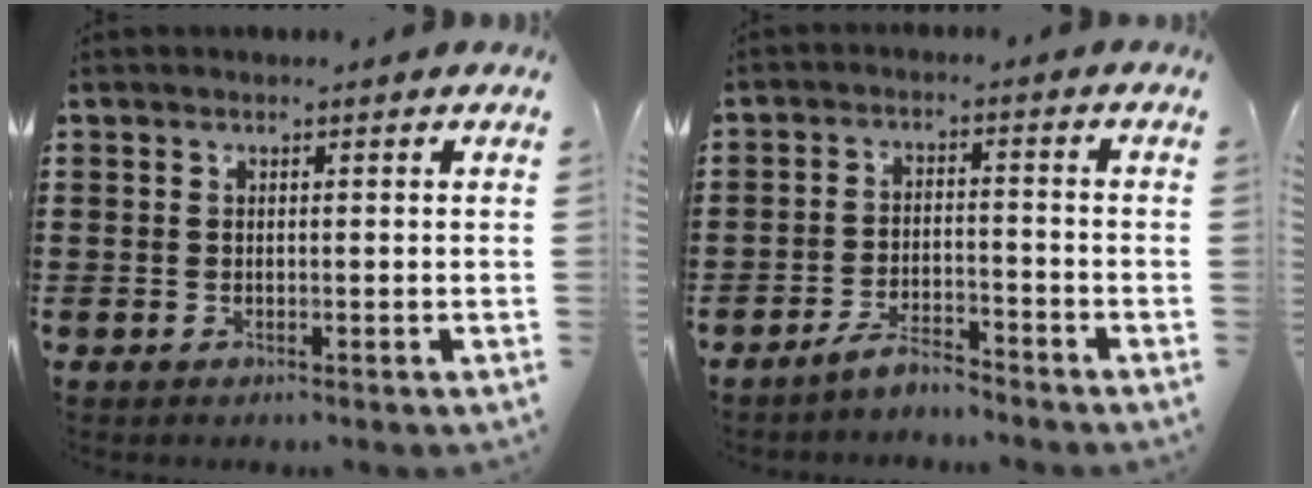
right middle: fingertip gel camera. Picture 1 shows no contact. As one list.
[{"total": 4.2, "force": [-4.0, 0.6, 1.1], "torque": [-0.027, 0.008, -0.082]}]